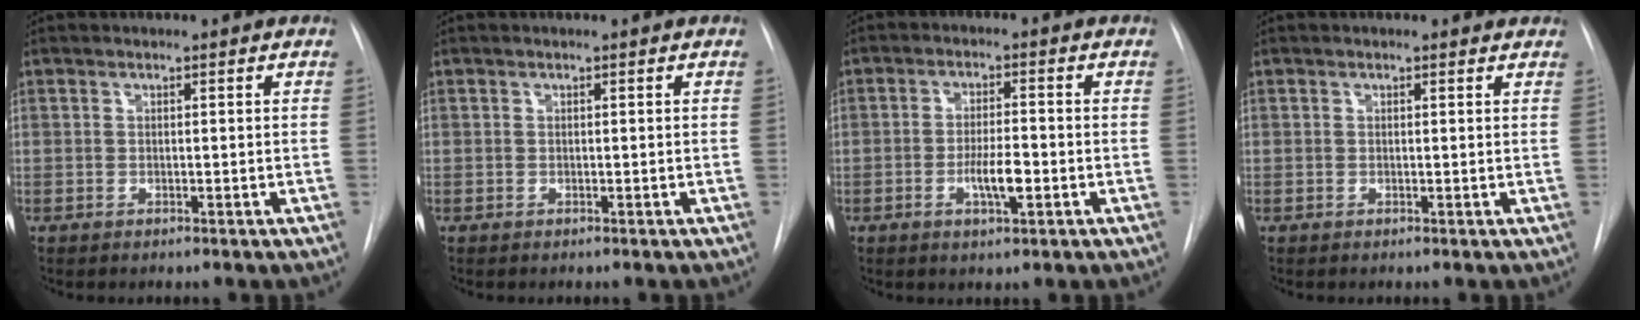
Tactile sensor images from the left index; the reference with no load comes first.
{"total": 0.0}
{"total": 4.8, "force": [-1.6, 1.0, 4.5], "torque": [-0.079, -0.002, -0.025]}
{"total": 1.2, "force": [1.0, 0.6, 0.1], "torque": [-0.003, -0.002, 0.002]}